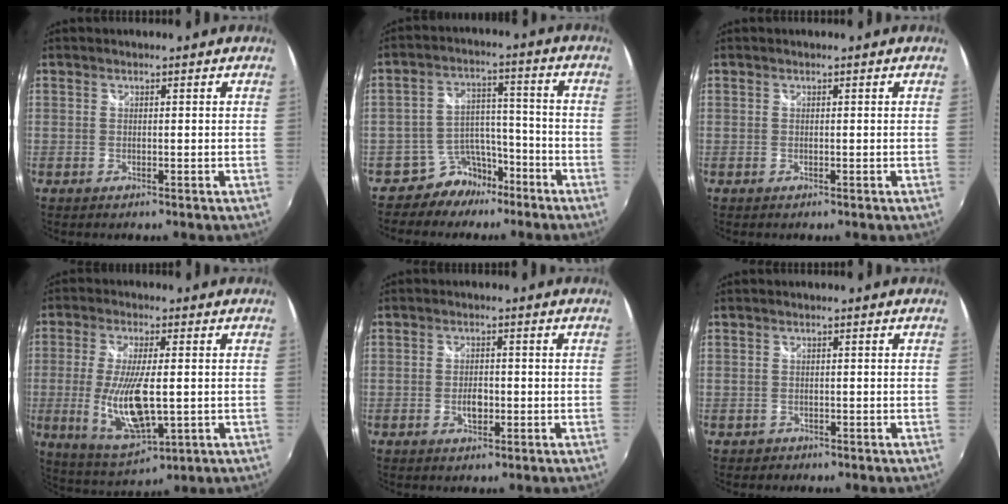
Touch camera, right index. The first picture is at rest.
{"total": 7.7, "force": [-6.0, 4.7, 1.0], "torque": [-0.014, 0.035, -0.096]}
{"total": 0.0}
{"total": 13.6, "force": [-1.9, 4.3, 12.7], "torque": [-0.247, -0.023, -0.021]}
{"total": 2.9, "force": [-0.8, 1.7, 2.1], "torque": [-0.036, 0.001, -0.014]}
{"total": 1.5, "force": [-0.8, 1.2, 0.0], "torque": [-0.003, 0.001, -0.009]}